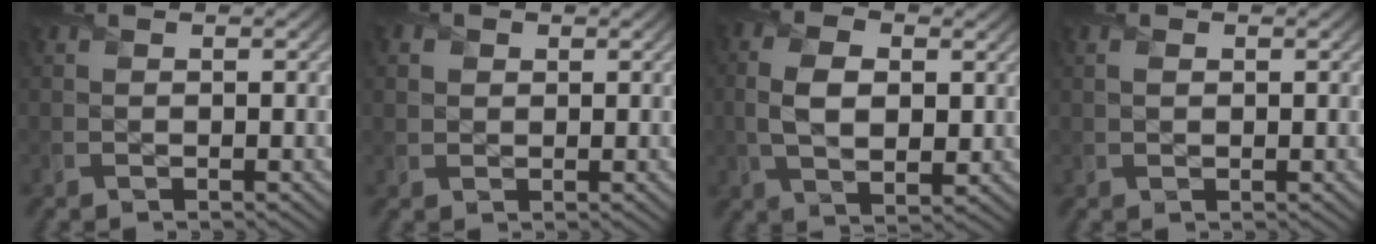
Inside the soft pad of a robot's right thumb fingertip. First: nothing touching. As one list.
[{"total": 2.2, "force": [0.9, 1.8, 0.8], "torque": [-0.030, -0.002, 0.016]}, {"total": 7.4, "force": [0.6, 4.4, 6.0], "torque": [-0.133, -0.005, 0.008]}, {"total": 1.1, "force": [0.3, 0.7, 0.7], "torque": [-0.014, -0.004, 0.011]}]